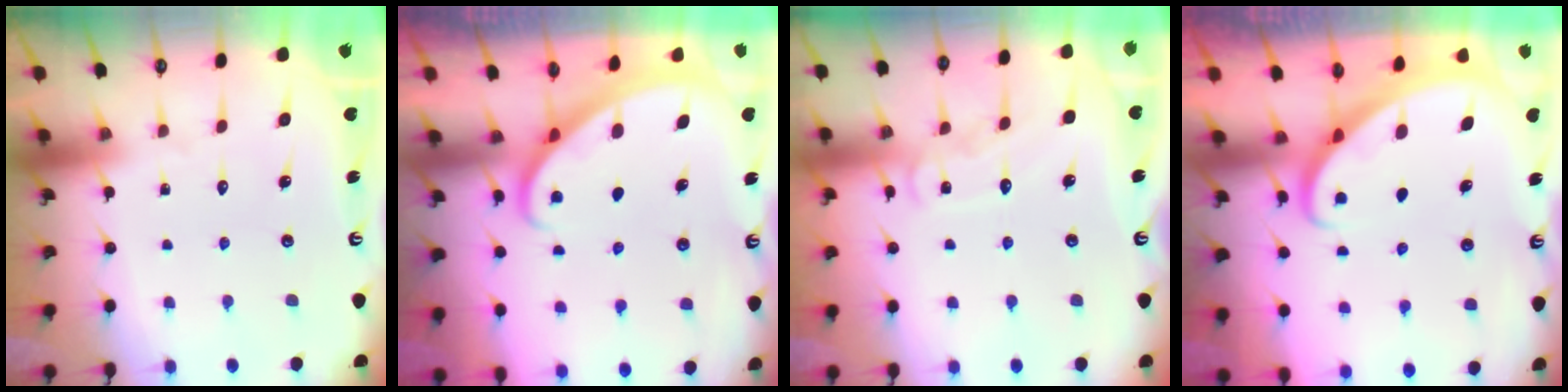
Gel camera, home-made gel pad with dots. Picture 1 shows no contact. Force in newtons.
{"total": 2.0, "press": 2.0, "slide": 0.2}
{"total": 8.8, "press": 8.8, "slide": 0.8}
{"total": 2.5, "press": 2.5, "slide": 0.3}